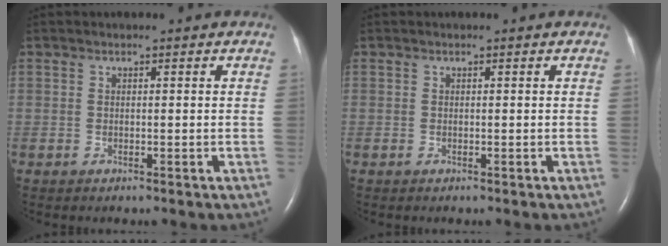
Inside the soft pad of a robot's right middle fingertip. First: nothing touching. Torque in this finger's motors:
{"motor_torque": [0.05, -0.11, 0.00, 0.00]}